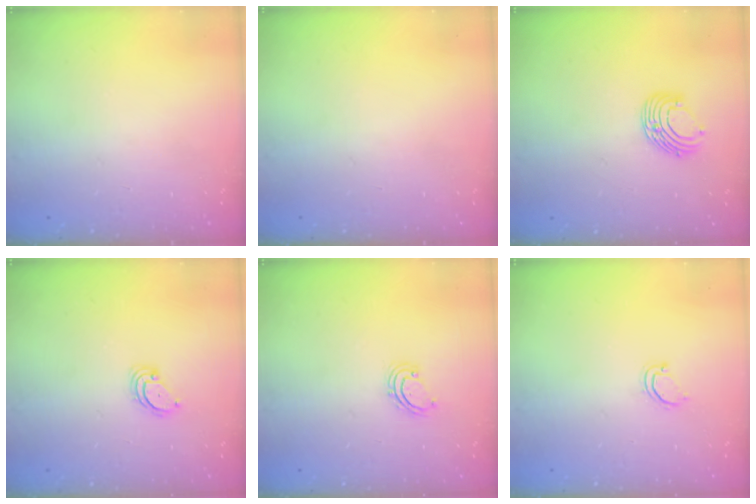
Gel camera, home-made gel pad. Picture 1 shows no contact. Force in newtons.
{"total": 0.0}
{"total": 8.2, "press": 8.2, "slide": 0.8}
{"total": 3.3, "press": 3.3, "slide": 0.3}
{"total": 2.9, "press": 2.9, "slide": 0.4}
{"total": 3.1, "press": 3.1, "slide": 0.2}